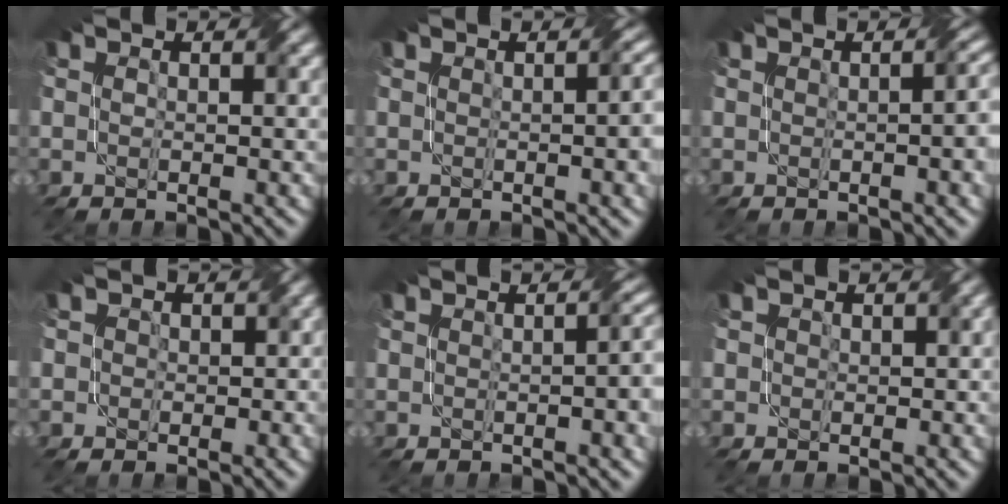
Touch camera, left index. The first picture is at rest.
{"total": 3.8, "force": [0.2, 1.4, 3.5], "torque": [-0.023, 0.013, 0.004]}
{"total": 3.7, "force": [0.1, 1.3, 3.4], "torque": [-0.023, 0.012, 0.003]}
{"total": 2.2, "force": [0.5, 2.1, 0.8], "torque": [0.003, 0.007, -0.009]}
{"total": 3.4, "force": [0.0, 1.1, 3.2], "torque": [-0.028, 0.011, 0.003]}
{"total": 0.8, "force": [0.3, 0.7, 0.2], "torque": [-0.001, 0.001, -0.003]}